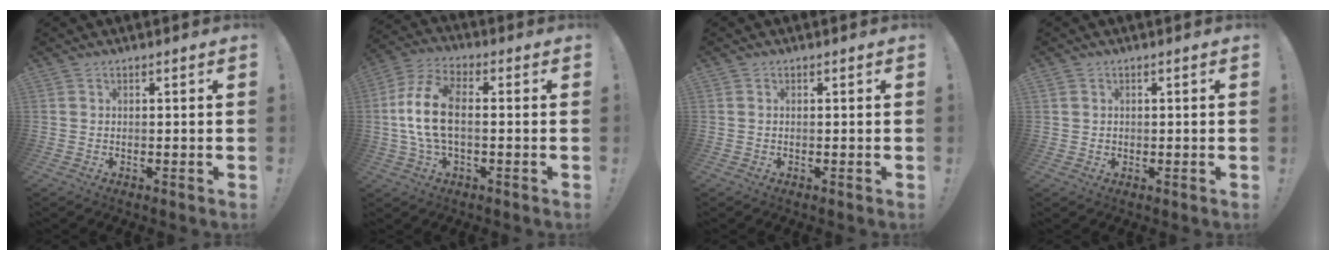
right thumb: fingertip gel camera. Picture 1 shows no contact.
{"total": 12.5, "force": [-0.3, 6.2, 10.8], "torque": [-0.227, 0.012, -0.002]}
{"total": 0.0}
{"total": 1.3, "force": [0.5, 1.2, 0.1], "torque": [-0.002, -0.001, 0.008]}